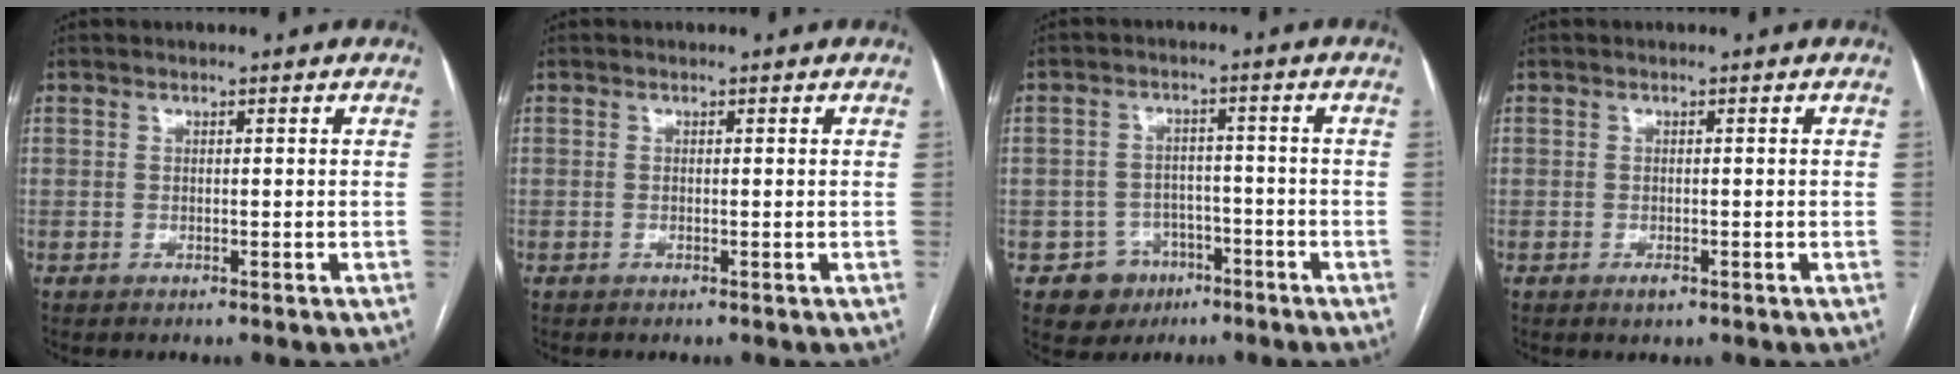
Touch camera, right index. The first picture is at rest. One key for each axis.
{"total": 0.0}
{"total": 5.9, "fx": -3.1, "fy": 5.0, "fz": 0.6, "tx": -0.002, "ty": 0.013, "tz": -0.042}
{"total": 1.1, "fx": -0.7, "fy": 0.6, "fz": 0.7, "tx": -0.008, "ty": 0.000, "tz": -0.007}